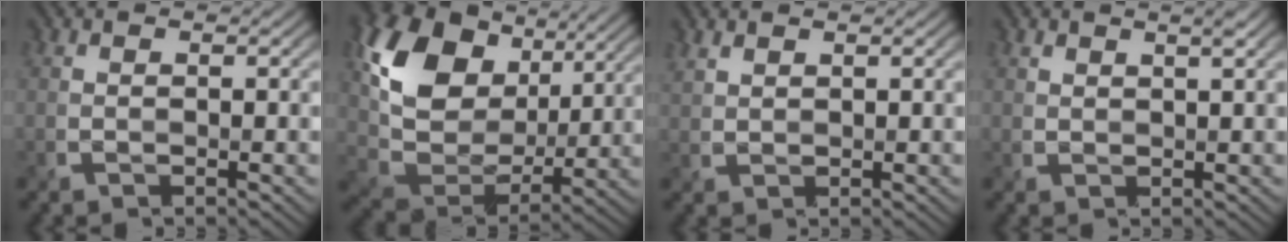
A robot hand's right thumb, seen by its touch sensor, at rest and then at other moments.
{"total": 15.4, "force": [6.3, 10.1, 9.7], "torque": [-0.213, 0.012, 0.117]}
{"total": 1.7, "force": [1.4, 0.7, 0.6], "torque": [-0.018, 0.002, 0.032]}
{"total": 1.7, "force": [1.3, 0.3, 1.0], "torque": [-0.020, 0.005, 0.027]}